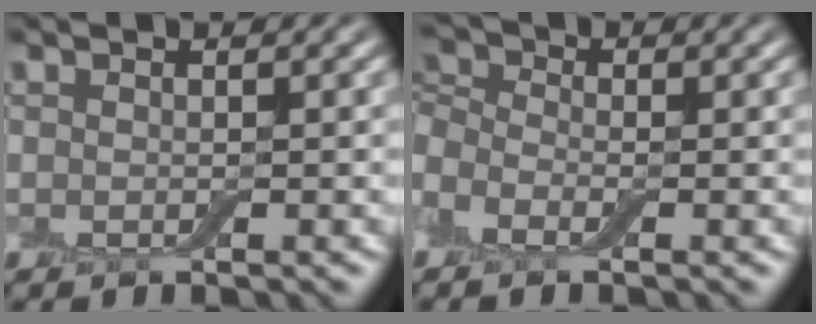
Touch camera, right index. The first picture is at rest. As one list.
[{"total": 3.0, "force": [-0.7, 2.0, 2.1], "torque": [-0.052, 0.005, -0.035]}]